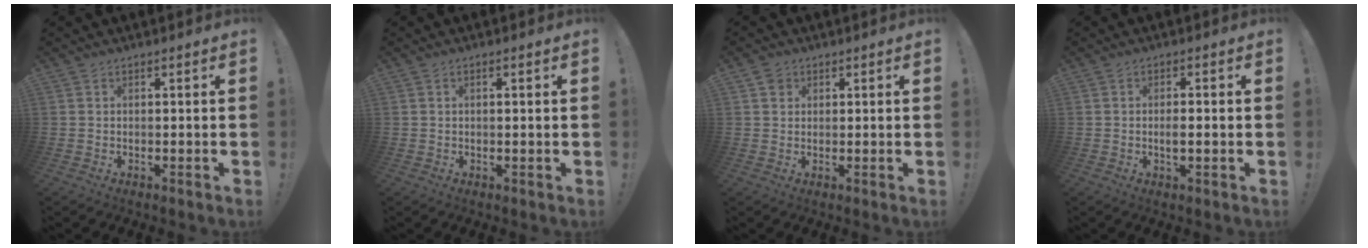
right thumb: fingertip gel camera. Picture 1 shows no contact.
{"total": 1.3, "force": [0.0, -0.1, 1.2], "torque": [-0.023, 0.001, -0.001]}
{"total": 2.5, "force": [1.2, 2.1, 0.5], "torque": [-0.005, 0.002, 0.021]}
{"total": 2.4, "force": [-0.6, 0.6, 2.3], "torque": [-0.032, -0.003, -0.013]}